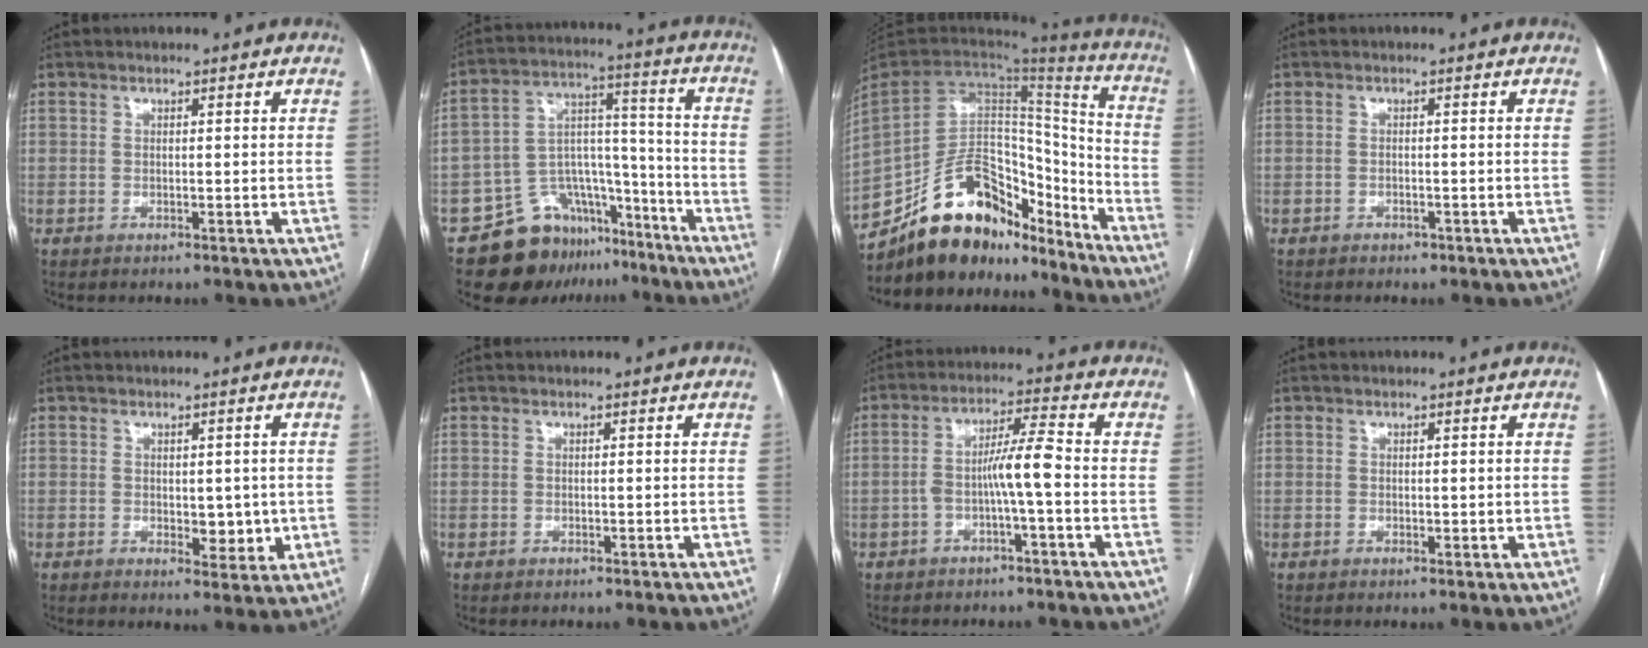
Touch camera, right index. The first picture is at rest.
{"total": 14.7, "force": [-11.2, 8.7, 3.9], "torque": [-0.049, 0.085, -0.177]}
{"total": 22.0, "force": [-17.2, 10.1, 9.2], "torque": [-0.196, 0.033, -0.282]}
{"total": 0.8, "force": [-0.6, 0.6, 0.2], "torque": [-0.006, 0.002, -0.008]}
{"total": 4.4, "force": [-0.1, 2.6, 3.6], "torque": [-0.039, -0.005, 0.007]}
{"total": 0.0}
{"total": 6.0, "force": [-1.6, 0.0, 5.8], "torque": [-0.106, 0.019, -0.026]}
{"total": 0.9, "force": [0.3, 0.7, 0.5], "torque": [-0.003, -0.002, 0.005]}